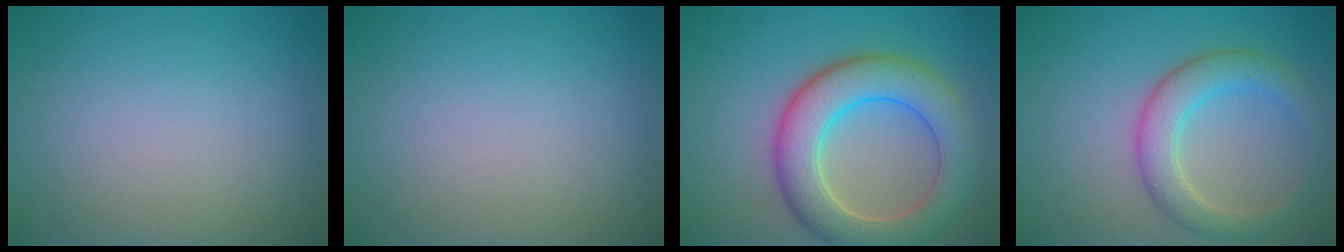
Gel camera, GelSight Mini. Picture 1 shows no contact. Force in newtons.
{"total": 0.0}
{"total": 8.1, "press": 8.1, "slide": 0.7}
{"total": 4.4, "press": 4.4, "slide": 0.4}